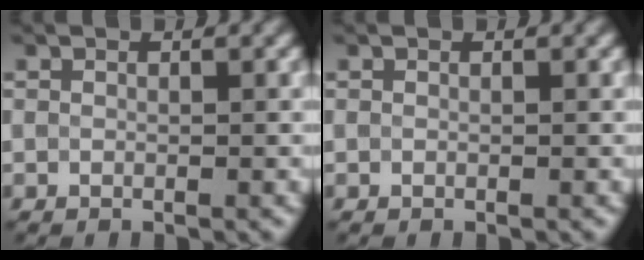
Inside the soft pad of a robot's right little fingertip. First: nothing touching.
{"total": 0.0}